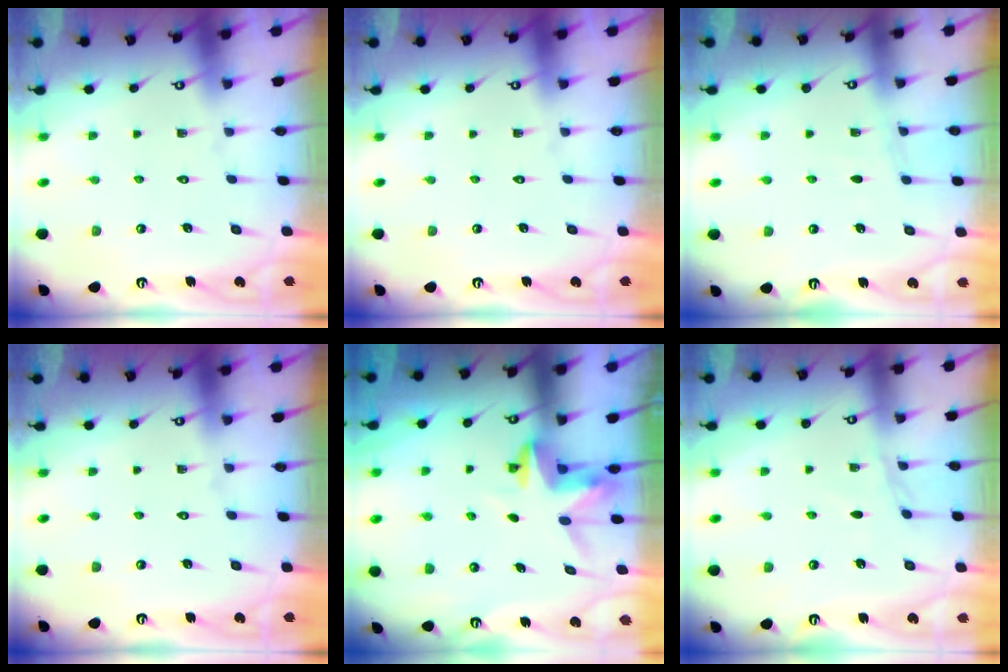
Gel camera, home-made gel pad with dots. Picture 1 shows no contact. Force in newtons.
{"total": 0.0}
{"total": 2.7, "press": 2.6, "slide": 0.4}
{"total": 0.0}
{"total": 3.9, "press": 3.9, "slide": 0.3}
{"total": 3.9, "press": 3.8, "slide": 0.5}